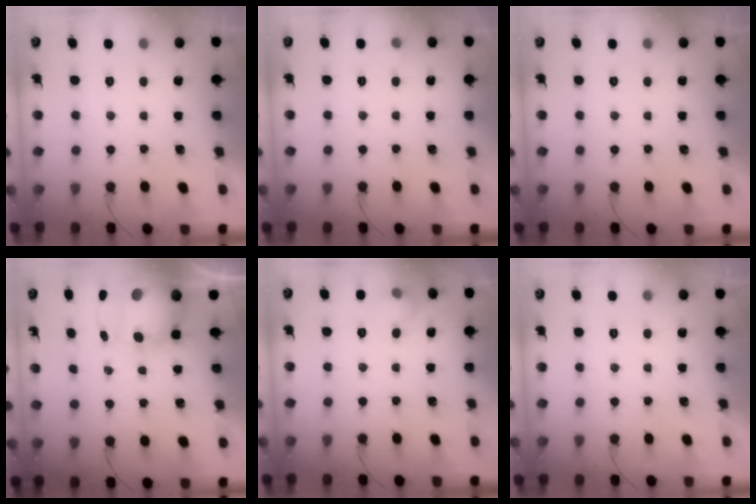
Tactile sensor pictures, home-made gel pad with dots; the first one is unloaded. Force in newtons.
{"total": 2.8, "press": 2.5, "slide": 1.1}
{"total": 0.0}
{"total": 10.6, "press": 10.2, "slide": 2.9}
{"total": 5.8, "press": 5.6, "slide": 1.6}
{"total": 0.0}